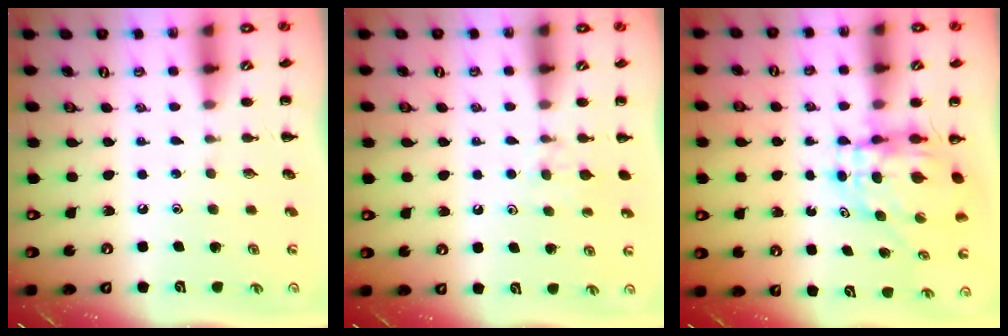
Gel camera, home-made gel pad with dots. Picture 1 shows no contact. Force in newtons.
{"total": 5.6, "press": 5.4, "slide": 1.4}
{"total": 5.9, "press": 5.9, "slide": 0.7}